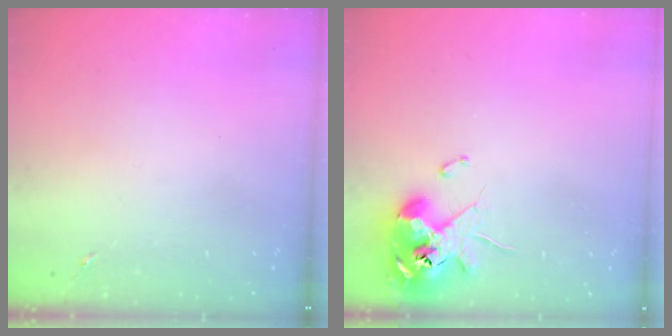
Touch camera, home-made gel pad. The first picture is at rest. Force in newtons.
{"total": 11.6, "press": 11.4, "slide": 2.1}